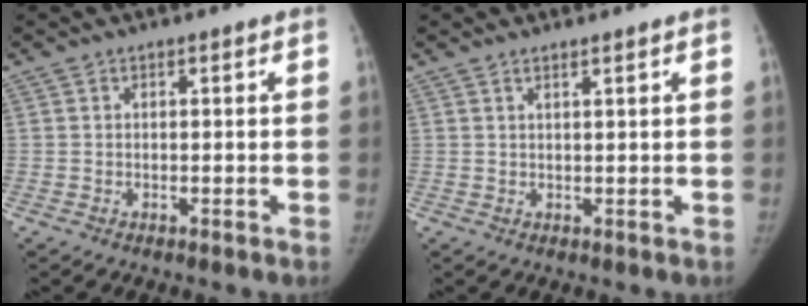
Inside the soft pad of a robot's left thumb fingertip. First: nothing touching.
{"total": 1.2, "force": [0.9, -0.2, 0.8], "torque": [-0.017, -0.008, 0.020]}